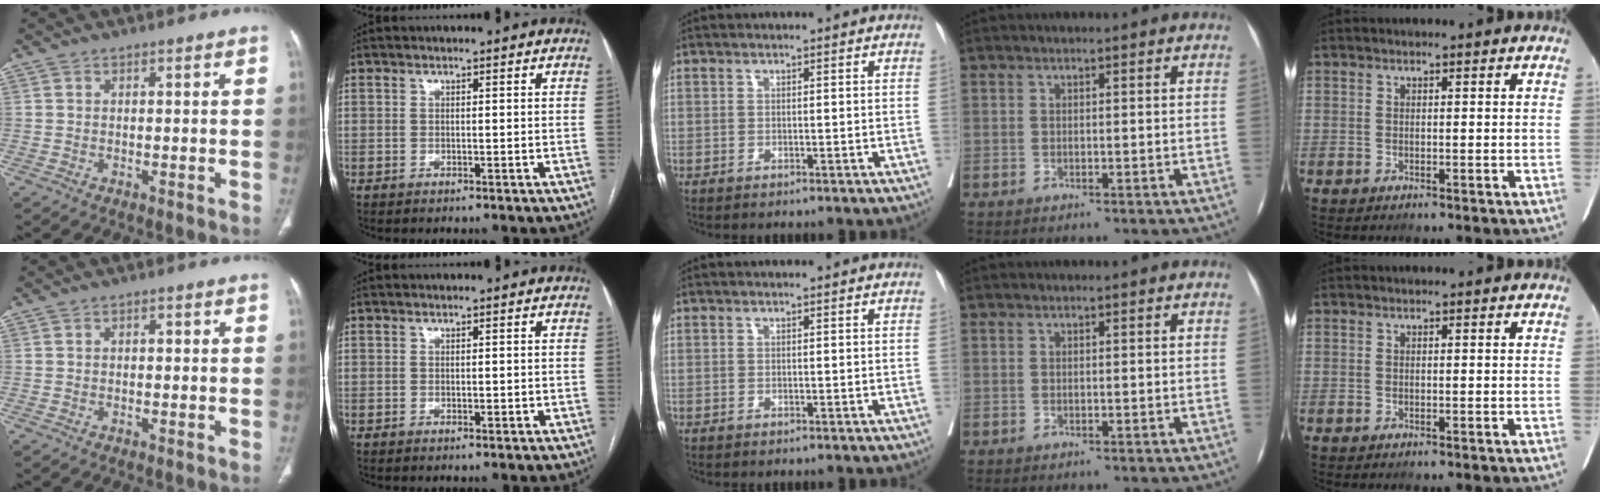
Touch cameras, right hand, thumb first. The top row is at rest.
{"thumb": {"total": 1.0, "force": [0.1, 0.6, 0.8], "torque": [-0.011, 0.003, 0.000]}, "index": {"total": 1.0, "force": [-0.1, 0.5, 0.8], "torque": [-0.013, 0.001, 0.003]}}